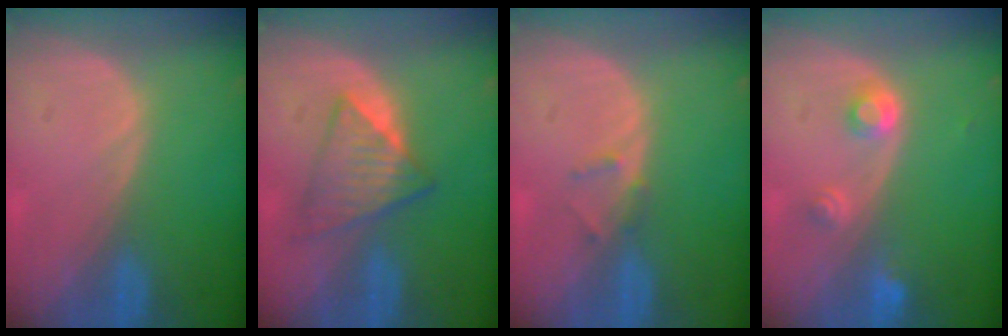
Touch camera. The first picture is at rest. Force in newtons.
{"total": 5.9, "press": 5.8, "slide": 1.1}
{"total": 1.3, "press": 1.1, "slide": 0.8}
{"total": 2.9, "press": 2.9, "slide": 0.5}